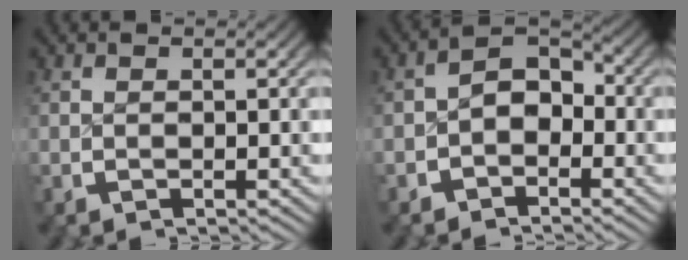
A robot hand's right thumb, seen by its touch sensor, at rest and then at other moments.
{"total": 4.7, "force": [-1.1, 3.3, 3.1], "torque": [-0.049, -0.012, -0.016]}